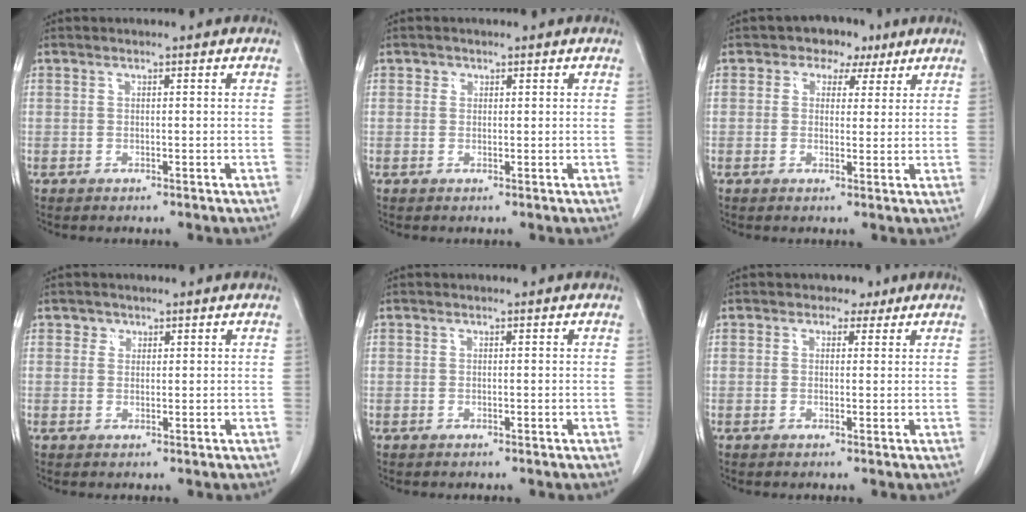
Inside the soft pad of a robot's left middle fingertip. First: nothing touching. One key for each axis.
{"total": 0.8, "fx": 0.3, "fy": 0.7, "fz": 0.1, "tx": 0.008, "ty": 0.001, "tz": 0.003}
{"total": 4.9, "fx": 2.7, "fy": 3.6, "fz": 1.8, "tx": -0.015, "ty": 0.019, "tz": 0.035}
{"total": 1.2, "fx": 0.7, "fy": 1.0, "fz": 0.1, "tx": 0.011, "ty": -0.002, "tz": 0.006}
{"total": 0.0}
{"total": 2.2, "fx": 1.3, "fy": 1.7, "fz": 0.5, "tx": -0.002, "ty": 0.006, "tz": 0.013}